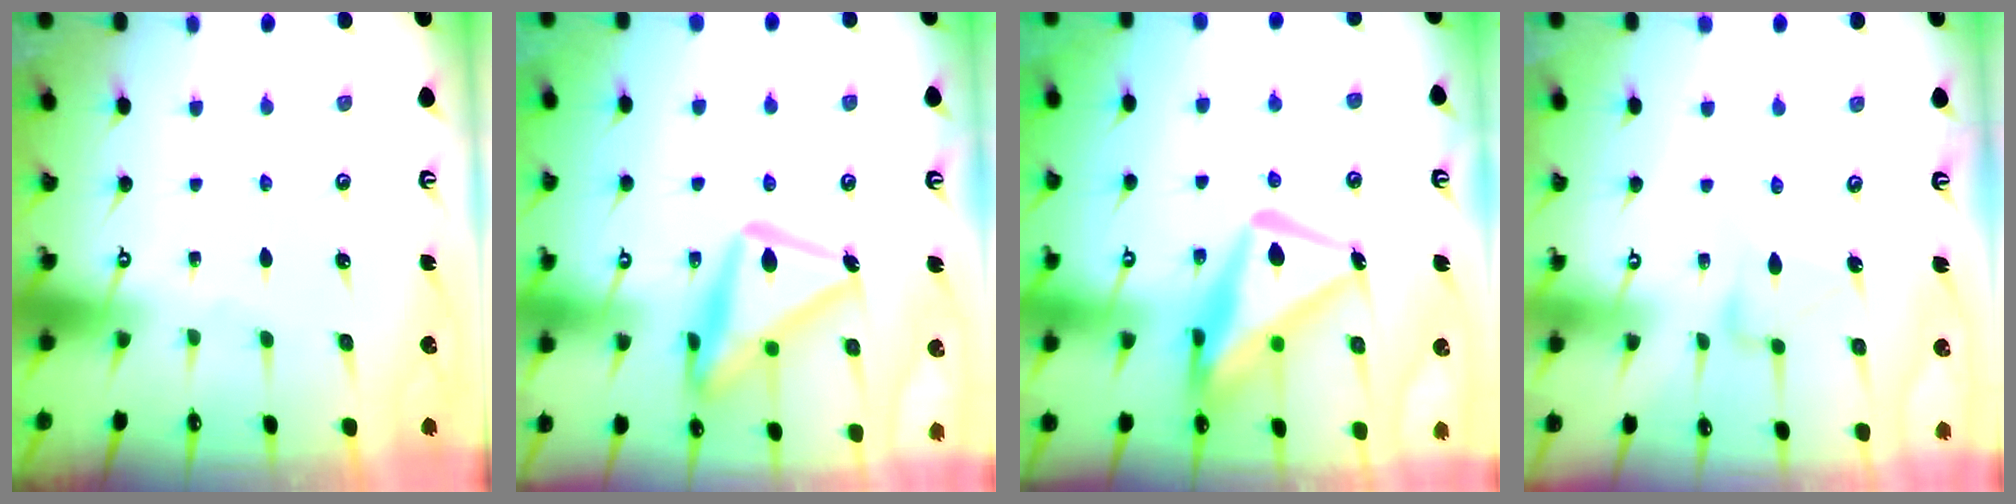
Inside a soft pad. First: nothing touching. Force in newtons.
{"total": 20.9, "press": 20.8, "slide": 1.5}
{"total": 16.1, "press": 16.1, "slide": 1.6}
{"total": 8.2, "press": 8.2, "slide": 0.3}